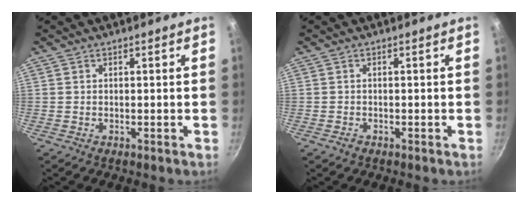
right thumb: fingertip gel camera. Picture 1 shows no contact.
{"total": 0.9, "force": [-0.7, 0.5, 0.3], "torque": [-0.010, 0.005, -0.011]}